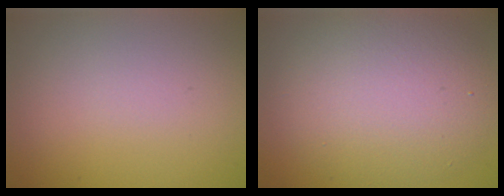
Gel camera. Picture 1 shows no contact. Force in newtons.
{"total": 7.0, "press": 7.0, "slide": 0.6}